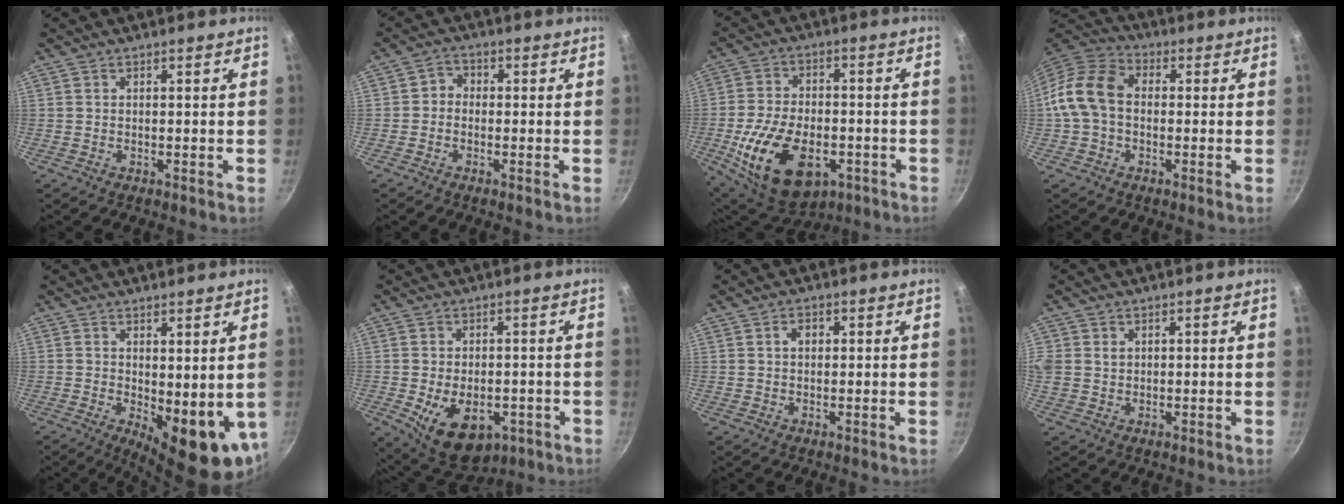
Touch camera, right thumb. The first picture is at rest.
{"total": 2.6, "force": [-0.7, 2.2, 1.2], "torque": [-0.011, 0.013, -0.023]}
{"total": 19.5, "force": [-6.3, 11.6, 14.4], "torque": [-0.239, 0.011, -0.094]}
{"total": 11.2, "force": [-0.3, 8.1, 7.7], "torque": [-0.130, 0.032, -0.024]}
{"total": 10.9, "force": [-0.2, 4.6, 9.9], "torque": [-0.110, -0.020, 0.009]}
{"total": 12.3, "force": [-4.0, 7.7, 8.8], "torque": [-0.108, -0.003, -0.041]}
{"total": 2.3, "force": [0.5, 1.7, 1.5], "torque": [-0.014, 0.005, 0.006]}
{"total": 4.9, "force": [1.0, 4.2, 2.3], "torque": [-0.044, 0.006, 0.021]}